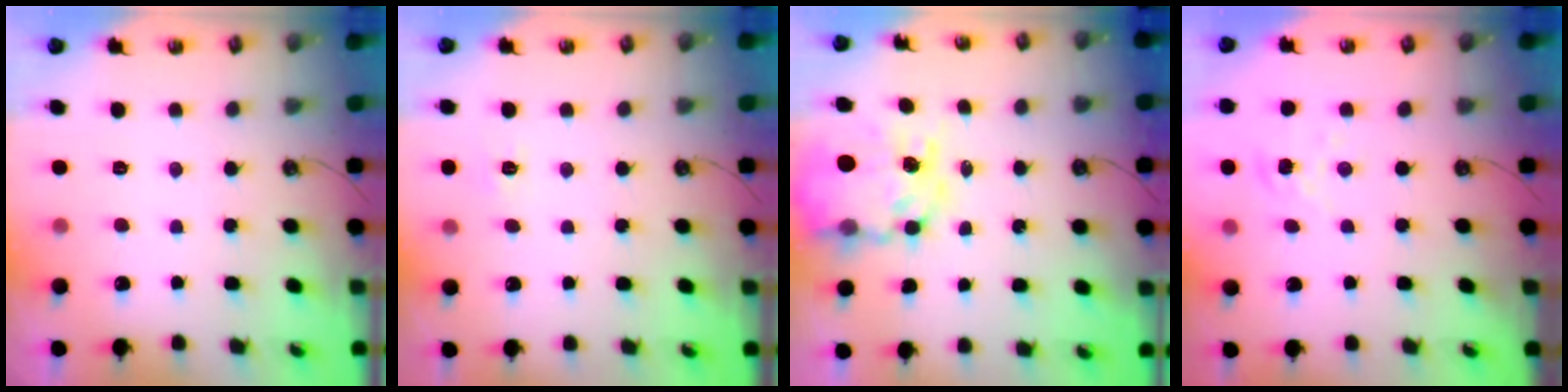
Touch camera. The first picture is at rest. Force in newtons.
{"total": 4.7, "press": 4.6, "slide": 0.7}
{"total": 13.7, "press": 13.7, "slide": 1.1}
{"total": 2.1, "press": 2.1, "slide": 0.2}